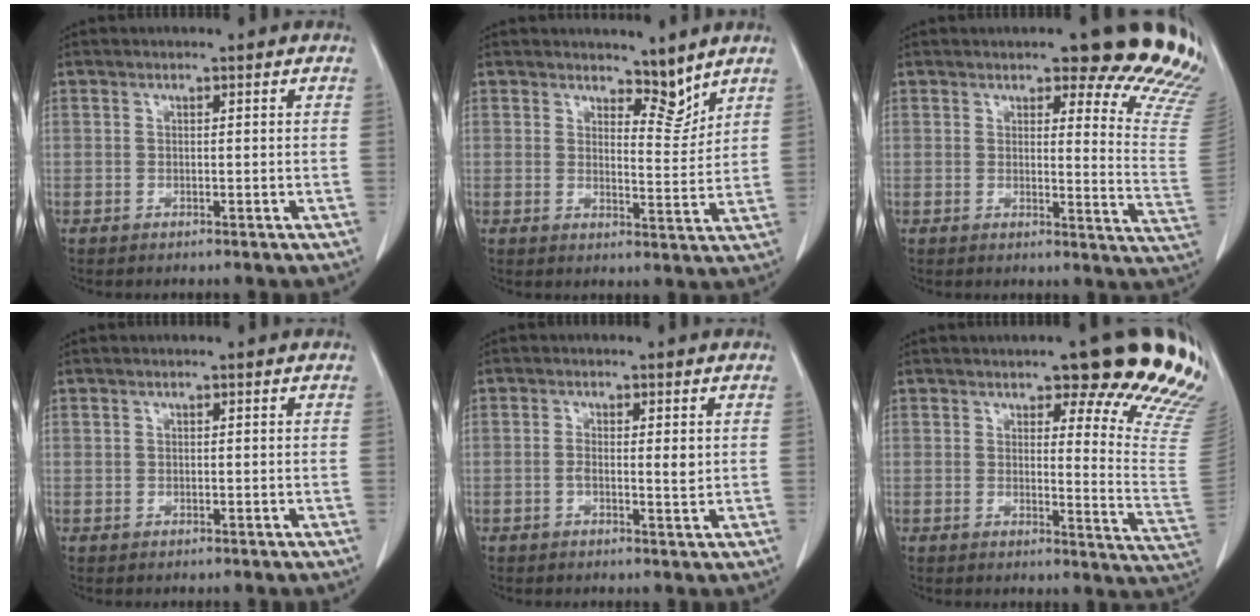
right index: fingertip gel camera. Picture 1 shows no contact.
{"total": 4.4, "force": [3.9, 1.5, 1.4], "torque": [-0.014, -0.011, 0.061]}
{"total": 14.7, "force": [13.0, 2.3, 6.5], "torque": [-0.049, -0.101, 0.115]}
{"total": 0.0}
{"total": 2.9, "force": [0.2, 0.9, 2.8], "torque": [-0.045, 0.000, 0.004]}
{"total": 16.4, "force": [12.5, 2.3, 10.4], "torque": [-0.105, -0.067, 0.129]}